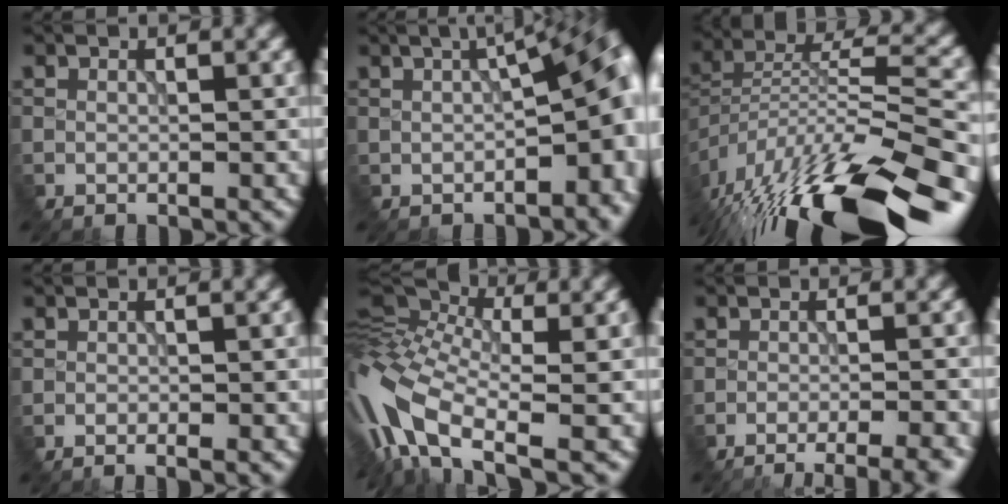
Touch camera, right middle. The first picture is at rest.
{"total": 12.2, "force": [-0.5, 5.9, 10.7], "torque": [-0.099, -0.007, 0.005]}
{"total": 15.9, "force": [-11.6, 4.4, 10.1], "torque": [-0.203, -0.003, -0.180]}
{"total": 1.5, "force": [-0.8, 0.3, 1.2], "torque": [-0.005, -0.001, -0.006]}
{"total": 11.6, "force": [-3.6, 4.8, 10.0], "torque": [-0.233, 0.006, -0.061]}
{"total": 8.6, "force": [-6.7, 2.4, 4.7], "torque": [-0.027, 0.001, -0.064]}